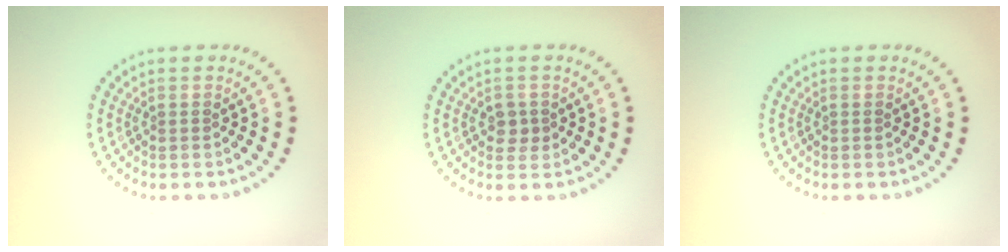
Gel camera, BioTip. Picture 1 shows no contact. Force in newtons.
{"total": 1.5, "press": 1.5, "slide": 0.3}
{"total": 0.0}